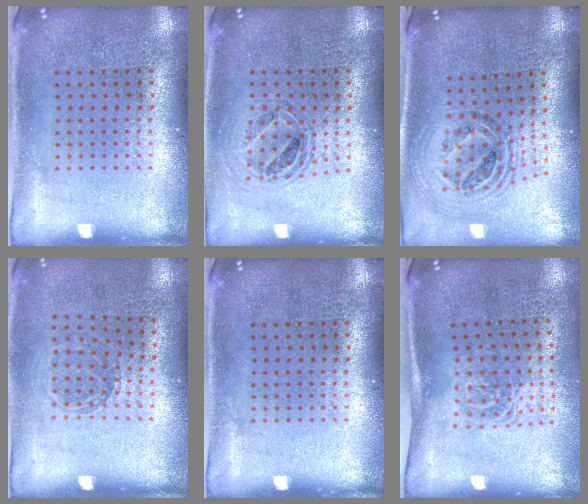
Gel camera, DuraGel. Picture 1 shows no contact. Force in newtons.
{"total": 0.8, "press": 0.8, "slide": 0.1}
{"total": 1.5, "press": 1.3, "slide": 0.6}
{"total": 0.9, "press": 0.8, "slide": 0.2}
{"total": 0.0}
{"total": 1.6, "press": 1.2, "slide": 1.1}